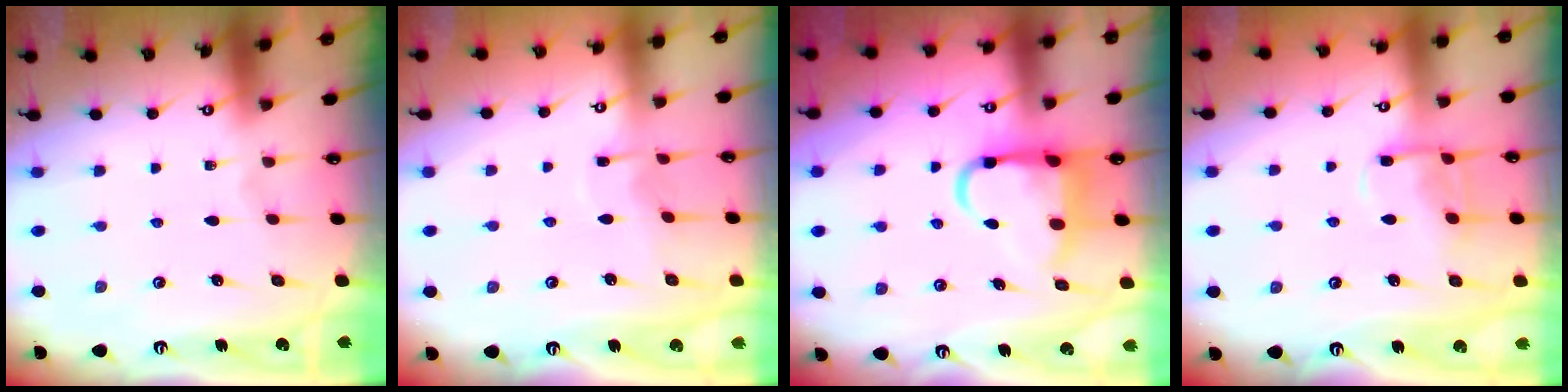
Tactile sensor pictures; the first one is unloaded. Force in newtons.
{"total": 2.9, "press": 2.9, "slide": 0.4}
{"total": 10.6, "press": 10.6, "slide": 1.1}
{"total": 9.2, "press": 9.2, "slide": 0.9}